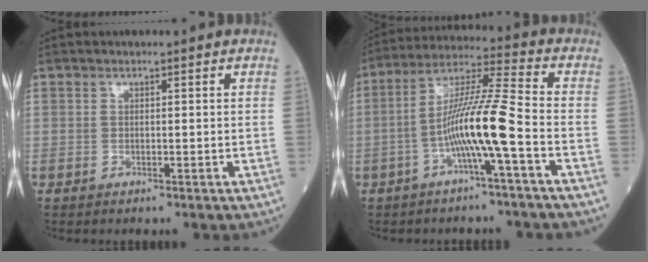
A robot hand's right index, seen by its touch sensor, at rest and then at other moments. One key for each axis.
{"total": 10.7, "fx": -3.4, "fy": -0.8, "fz": 10.1, "tx": -0.193, "ty": 0.018, "tz": -0.068}